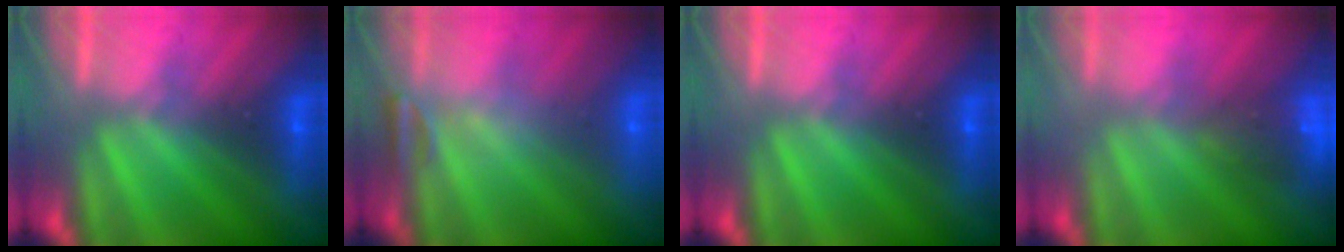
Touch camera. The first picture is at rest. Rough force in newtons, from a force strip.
{"total": 2.4}
{"total": 0.0}
{"total": 7.8}